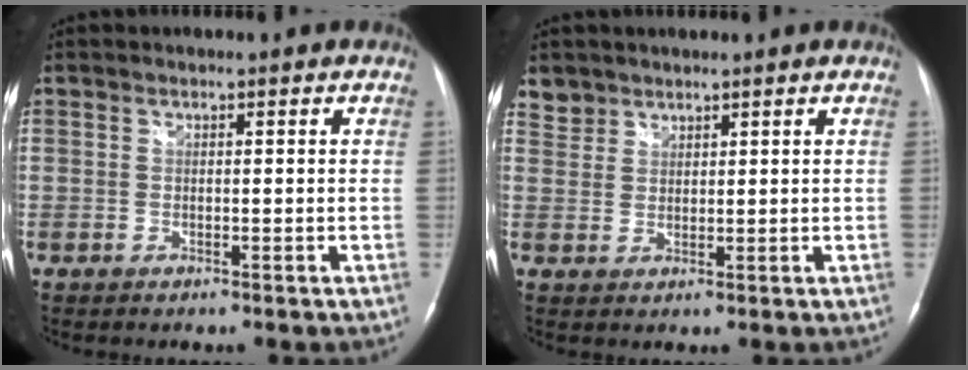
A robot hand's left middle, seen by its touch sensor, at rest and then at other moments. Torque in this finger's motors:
{"motor_torque": [0.33, -0.32, 0.08, 0.00]}